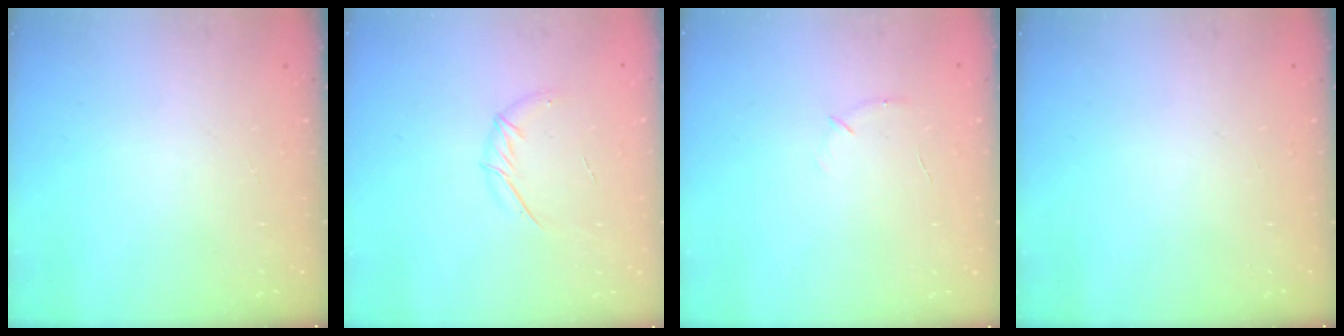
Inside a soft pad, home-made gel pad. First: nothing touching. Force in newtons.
{"total": 6.2, "press": 6.0, "slide": 1.6}
{"total": 4.6, "press": 4.4, "slide": 1.2}
{"total": 0.0}